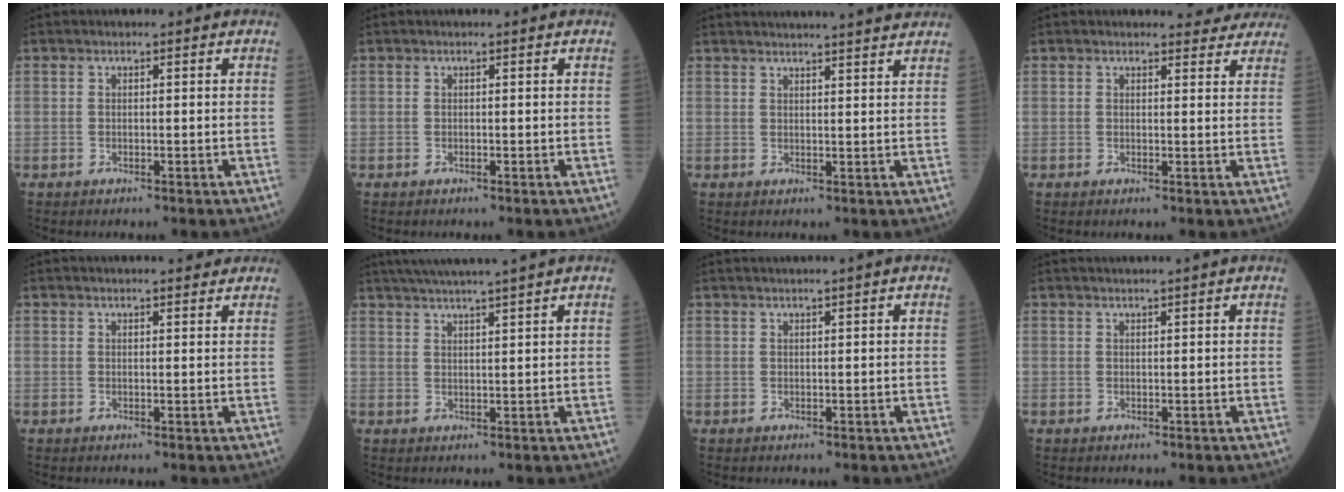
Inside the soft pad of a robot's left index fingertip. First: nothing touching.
{"total": 0.0}
{"total": 12.3, "force": [11.5, -0.3, 4.2], "torque": [-0.059, 0.006, 0.135]}
{"total": 5.1, "force": [4.9, 1.3, 0.5], "torque": [0.006, -0.006, 0.036]}
{"total": 5.5, "force": [5.0, 0.9, 2.2], "torque": [-0.028, 0.015, 0.055]}
{"total": 9.7, "force": [8.2, -1.5, 4.8], "torque": [-0.076, 0.020, 0.117]}
{"total": 2.3, "force": [1.8, -0.8, 1.1], "torque": [-0.013, 0.010, 0.038]}
{"total": 3.5, "force": [3.1, -1.0, 1.5], "torque": [-0.013, 0.019, 0.046]}